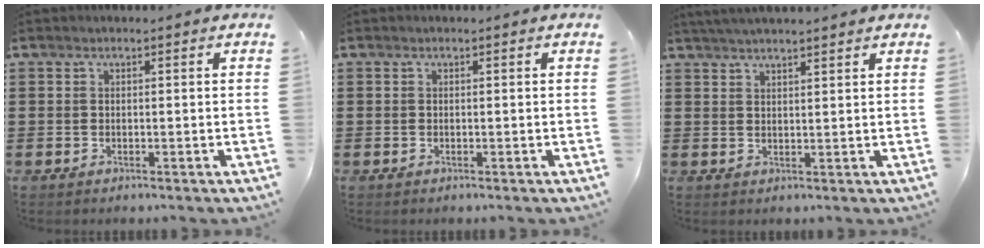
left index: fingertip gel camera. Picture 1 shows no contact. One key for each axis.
{"total": 0.0}
{"total": 2.6, "fx": 2.5, "fy": -0.3, "fz": 0.6, "tx": -0.017, "ty": -0.001, "tz": 0.047}